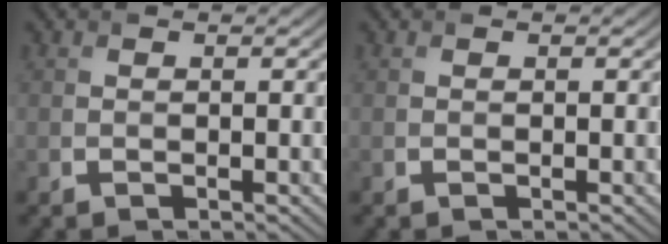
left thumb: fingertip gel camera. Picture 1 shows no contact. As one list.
[{"total": 0.0}]